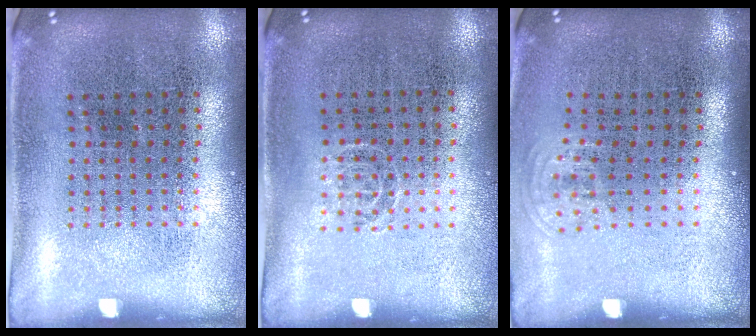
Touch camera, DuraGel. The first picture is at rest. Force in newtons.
{"total": 0.6, "press": 0.4, "slide": 0.4}
{"total": 0.8, "press": 0.5, "slide": 0.6}